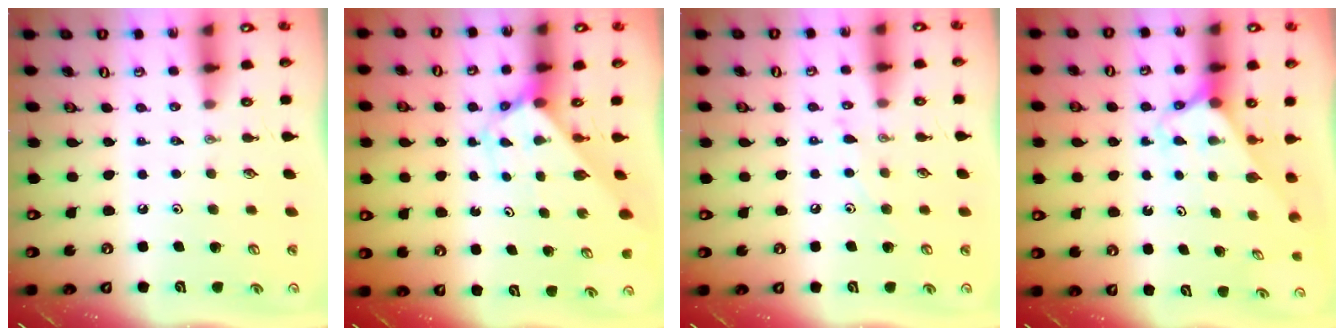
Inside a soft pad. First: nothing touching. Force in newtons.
{"total": 2.7, "press": 2.7, "slide": 0.2}
{"total": 6.5, "press": 6.5, "slide": 0.5}
{"total": 2.6, "press": 2.6, "slide": 0.2}